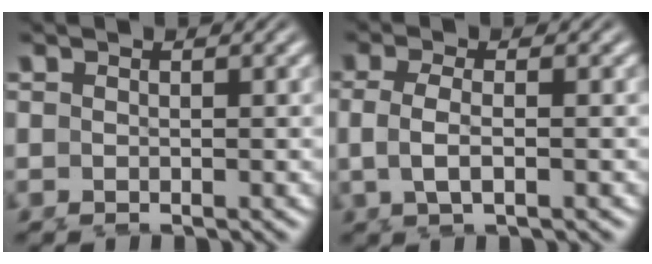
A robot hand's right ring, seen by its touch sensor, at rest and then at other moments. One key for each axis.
{"total": 2.6, "fx": 0.7, "fy": 0.9, "fz": 2.4, "tx": -0.055, "ty": -0.007, "tz": 0.019}